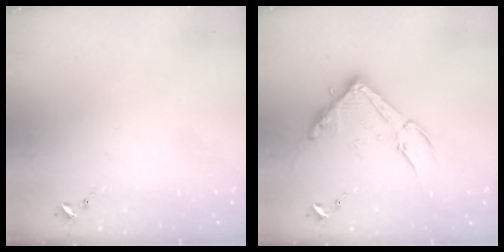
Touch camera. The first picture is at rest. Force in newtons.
{"total": 16.1, "press": 16.1, "slide": 0.6}